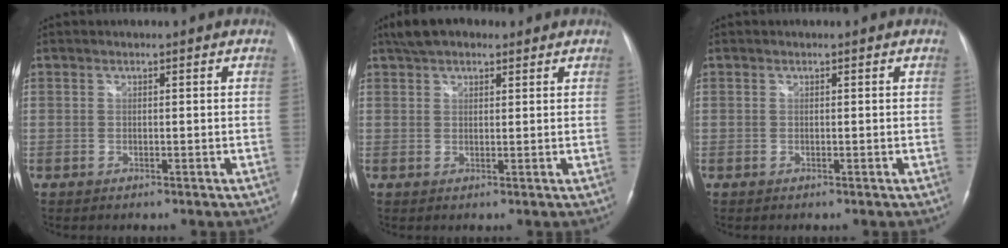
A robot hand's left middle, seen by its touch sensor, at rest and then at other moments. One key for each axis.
{"total": 6.1, "fx": 4.5, "fy": 2.7, "fz": 3.2, "tx": -0.057, "ty": 0.029, "tz": 0.077}
{"total": 0.0}